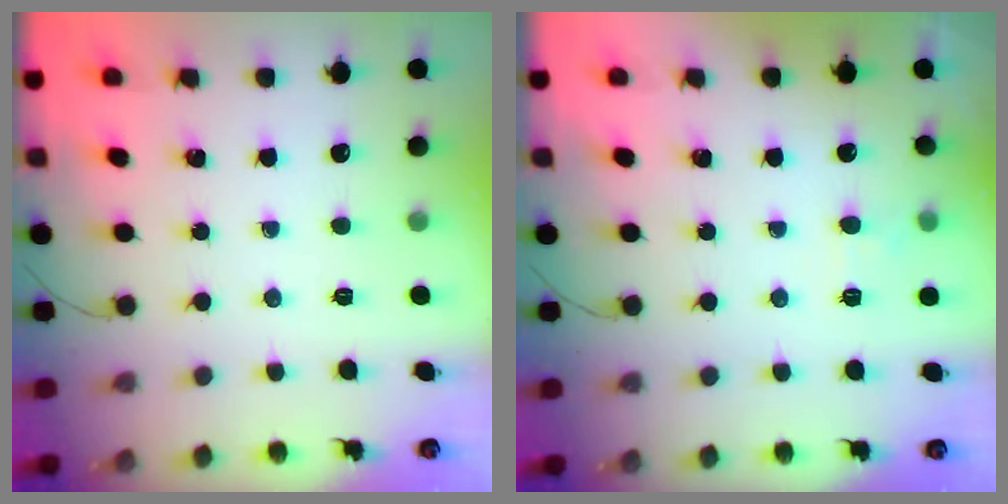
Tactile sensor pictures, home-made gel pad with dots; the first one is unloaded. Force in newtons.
{"total": 3.5, "press": 3.2, "slide": 1.4}